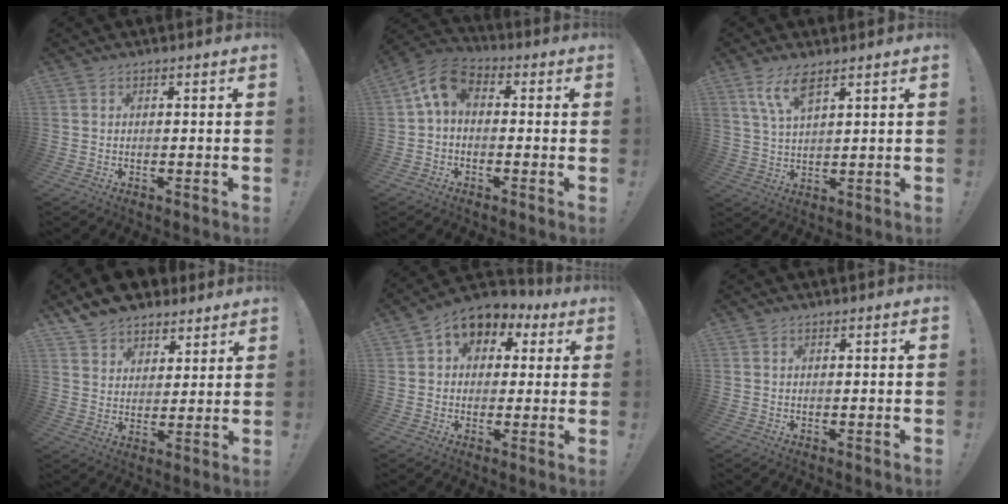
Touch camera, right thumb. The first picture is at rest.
{"total": 8.9, "force": [1.5, 5.4, 6.8], "torque": [-0.137, 0.008, 0.033]}
{"total": 7.7, "force": [4.9, 2.3, 5.5], "torque": [-0.113, -0.012, 0.090]}
{"total": 10.1, "force": [8.1, 5.6, 2.0], "torque": [-0.042, -0.062, 0.159]}
{"total": 7.3, "force": [3.2, 5.8, 3.2], "torque": [-0.050, -0.015, 0.065]}
{"total": 0.0}